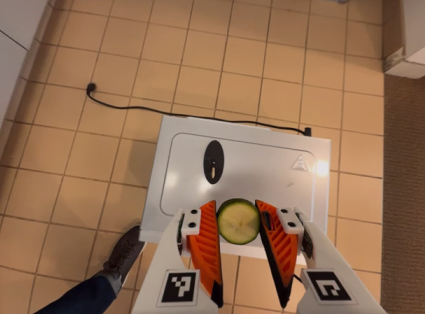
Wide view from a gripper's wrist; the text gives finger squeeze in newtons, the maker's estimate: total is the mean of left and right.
{"total": 7.1, "left": 6.6, "right": 7.6}